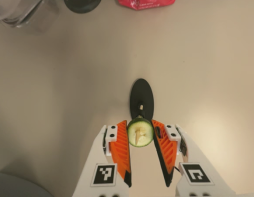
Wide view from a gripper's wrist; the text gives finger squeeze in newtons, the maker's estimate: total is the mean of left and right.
{"total": 8.8, "left": 8.5, "right": 9.1}